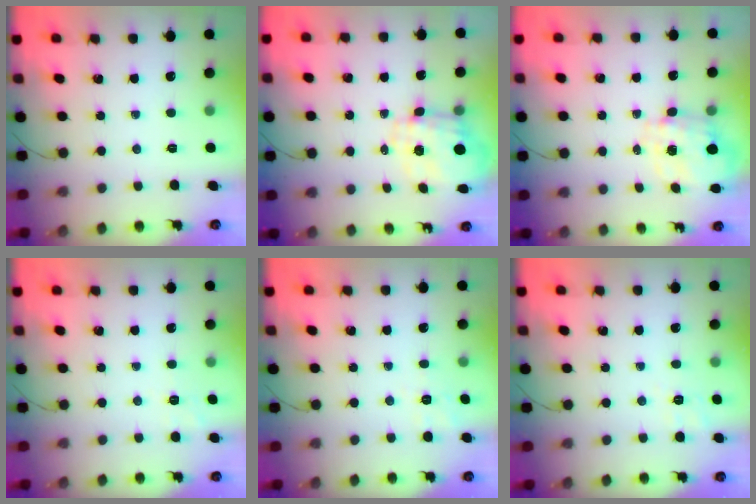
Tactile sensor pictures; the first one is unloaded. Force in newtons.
{"total": 3.5, "press": 3.2, "slide": 1.4}
{"total": 3.0, "press": 2.7, "slide": 1.2}
{"total": 2.3, "press": 1.5, "slide": 1.8}
{"total": 2.2, "press": 0.7, "slide": 2.0}
{"total": 2.3, "press": 1.4, "slide": 1.9}